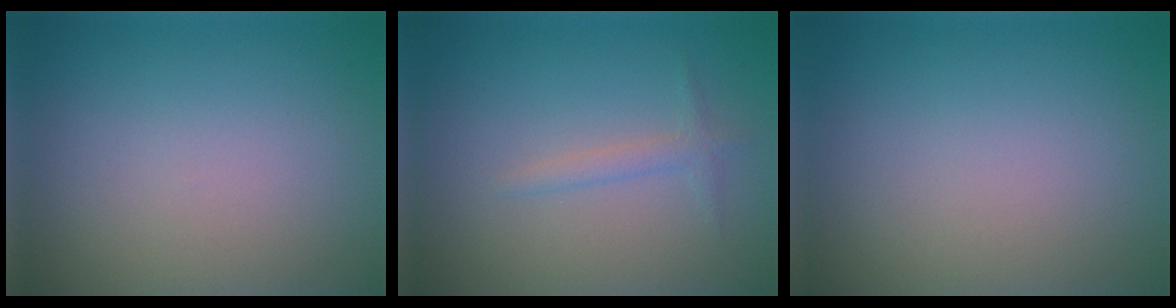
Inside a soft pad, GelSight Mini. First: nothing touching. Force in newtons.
{"total": 1.3, "press": 1.3, "slide": 0.0}
{"total": 0.0}